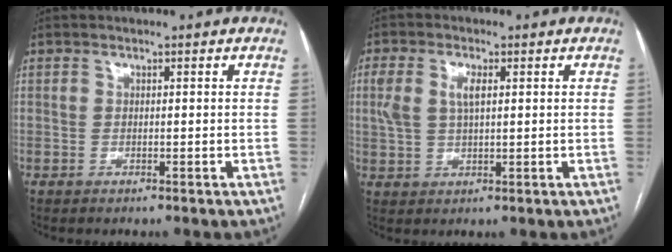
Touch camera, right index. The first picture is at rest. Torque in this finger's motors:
{"motor_torque": [0.08, 0.00, 0.19, 0.07]}